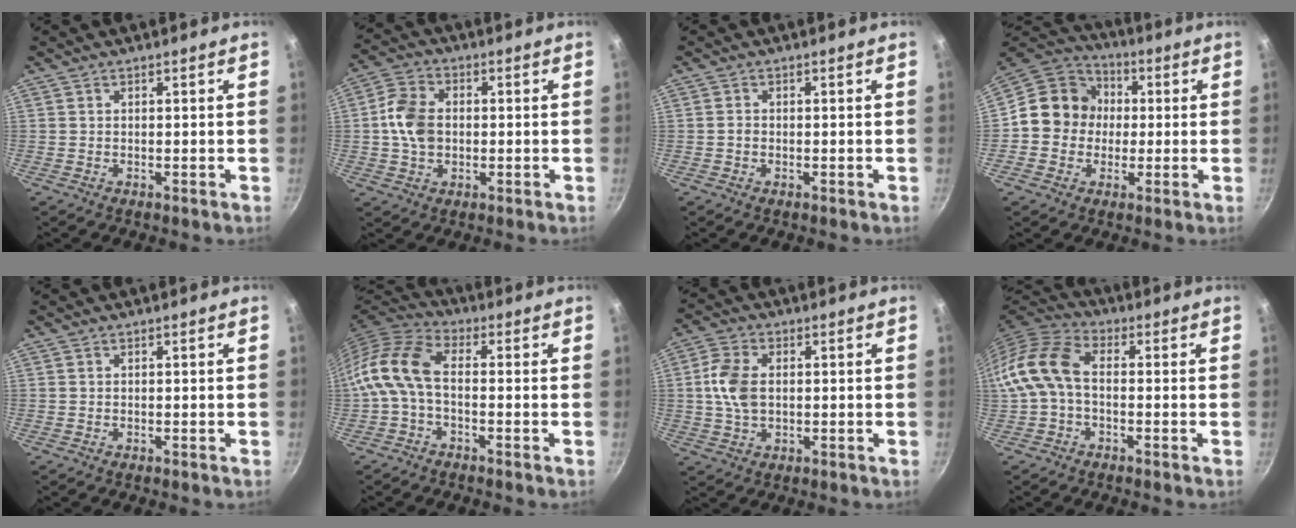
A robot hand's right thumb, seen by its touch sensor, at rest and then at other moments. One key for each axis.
{"total": 8.8, "fx": 0.0, "fy": 6.4, "fz": 6.1, "tx": -0.103, "ty": 0.014, "tz": -0.009}
{"total": 1.0, "fx": -0.3, "fy": 0.8, "fz": 0.5, "tx": -0.010, "ty": 0.003, "tz": -0.006}
{"total": 12.3, "fx": 0.1, "fy": 11.3, "fz": 4.9, "tx": -0.046, "ty": 0.026, "tz": -0.020}
{"total": 0.0}
{"total": 10.7, "fx": -1.7, "fy": 5.9, "fz": 8.8, "tx": -0.189, "ty": 0.035, "tz": -0.053}
{"total": 7.8, "fx": 0.5, "fy": 5.1, "fz": 5.9, "tx": -0.110, "ty": 0.012, "tz": 0.006}
{"total": 11.0, "fx": -0.8, "fy": 6.9, "fz": 8.5, "tx": -0.164, "ty": 0.037, "tz": -0.034}